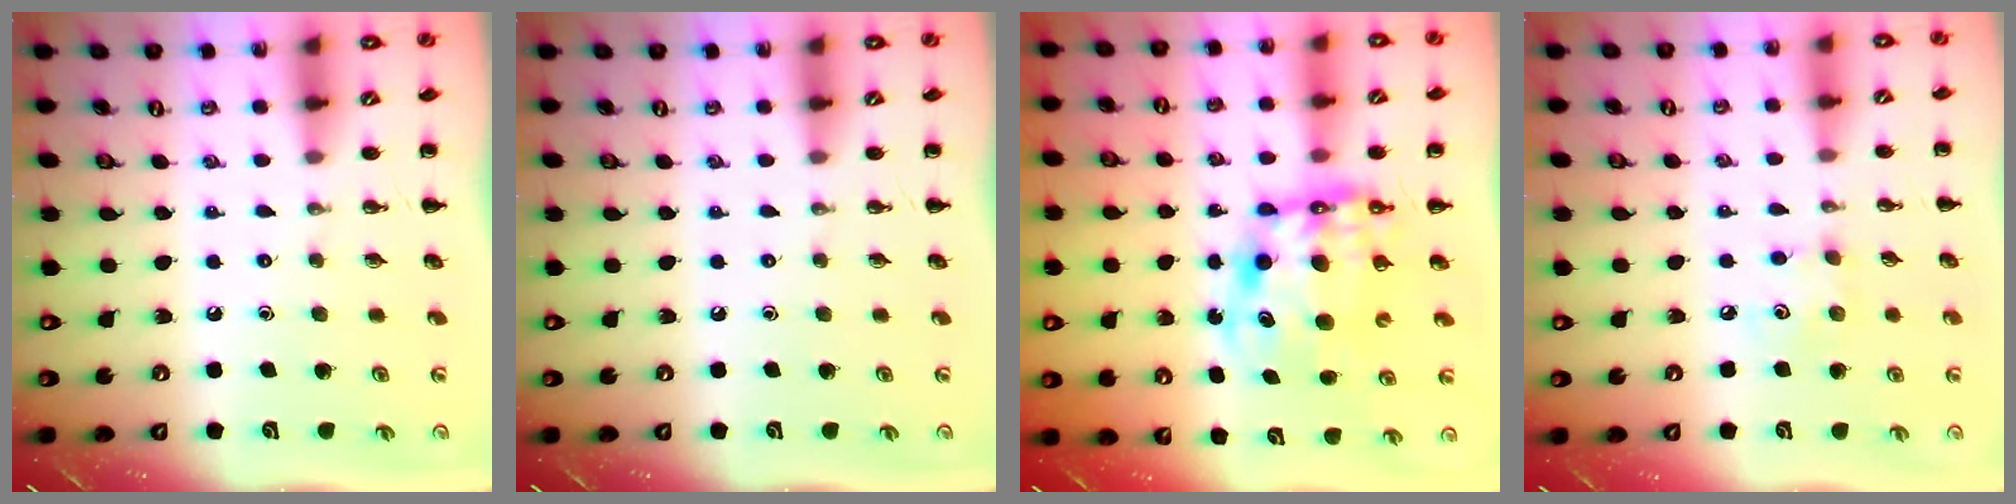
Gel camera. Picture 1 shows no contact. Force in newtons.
{"total": 0.0}
{"total": 11.1, "press": 10.7, "slide": 3.0}
{"total": 5.1, "press": 5.0, "slide": 1.1}